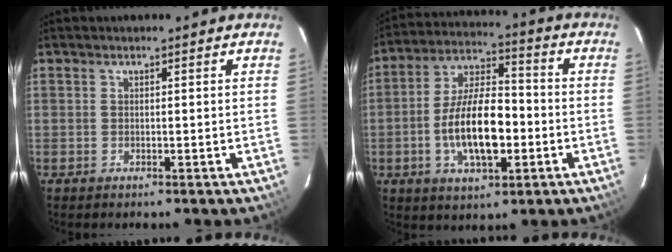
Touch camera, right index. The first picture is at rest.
{"total": 14.2, "force": [-3.3, 6.1, 12.4], "torque": [-0.240, 0.009, -0.057]}